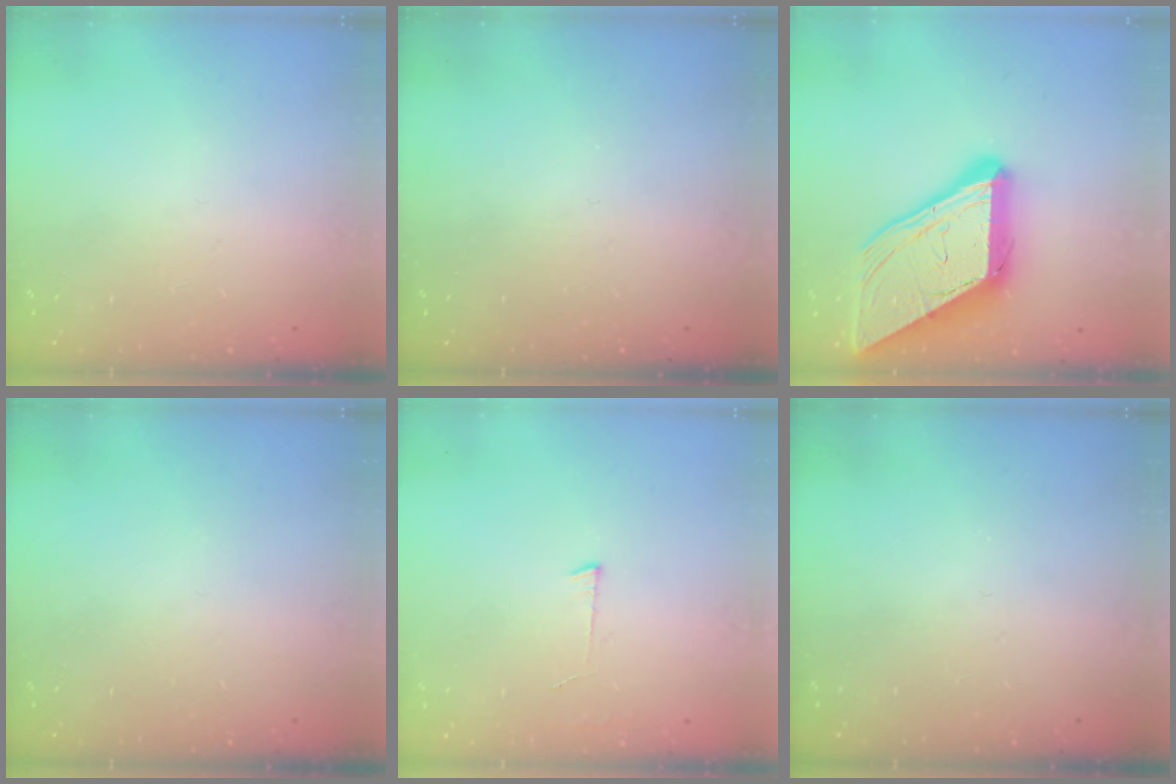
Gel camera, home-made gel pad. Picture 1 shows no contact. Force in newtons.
{"total": 0.0}
{"total": 19.0, "press": 18.8, "slide": 2.1}
{"total": 0.0}
{"total": 3.0, "press": 3.0, "slide": 0.3}
{"total": 0.0}